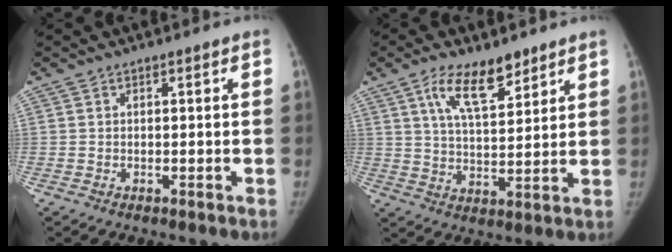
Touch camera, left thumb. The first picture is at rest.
{"total": 10.5, "force": [6.5, 4.3, 6.9], "torque": [-0.102, -0.037, 0.121]}